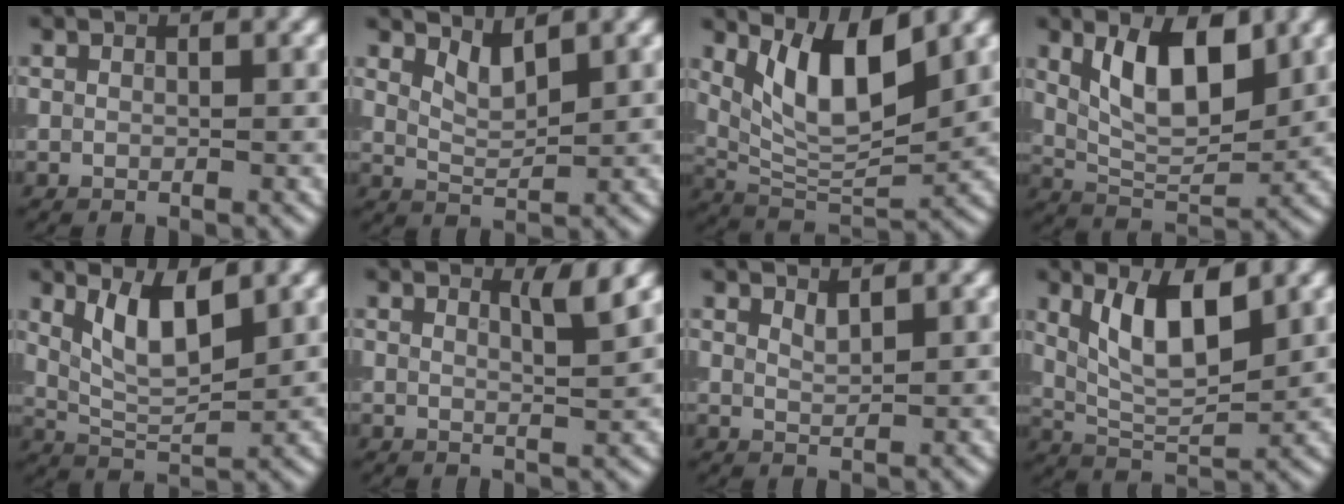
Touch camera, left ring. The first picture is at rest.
{"total": 2.2, "force": [1.6, 0.6, 1.4], "torque": [-0.030, -0.009, 0.036]}
{"total": 7.6, "force": [3.3, 2.8, 6.3], "torque": [-0.113, -0.014, 0.062]}
{"total": 7.1, "force": [2.6, 3.1, 5.8], "torque": [-0.102, 0.000, 0.047]}
{"total": 4.9, "force": [2.2, 1.7, 4.0], "torque": [-0.082, -0.004, 0.043]}
{"total": 2.1, "force": [1.3, 0.5, 1.6], "torque": [-0.013, -0.001, 0.016]}
{"total": 1.1, "force": [0.9, 0.2, 0.5], "torque": [-0.010, -0.002, 0.018]}
{"total": 6.3, "force": [2.5, 2.4, 5.3], "torque": [-0.100, -0.001, 0.047]}